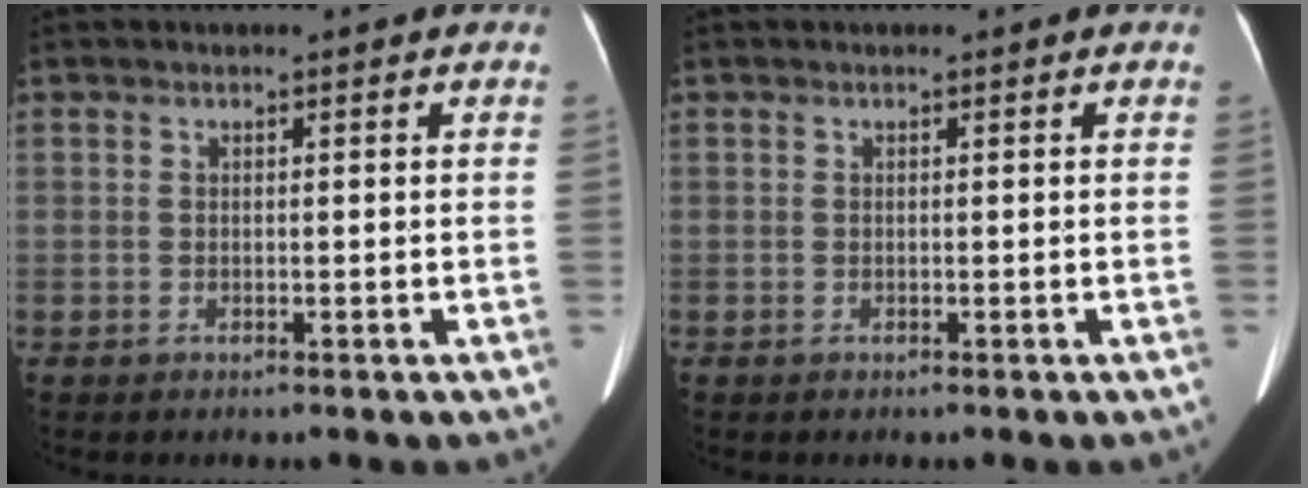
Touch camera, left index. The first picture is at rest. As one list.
[{"total": 0.0}]